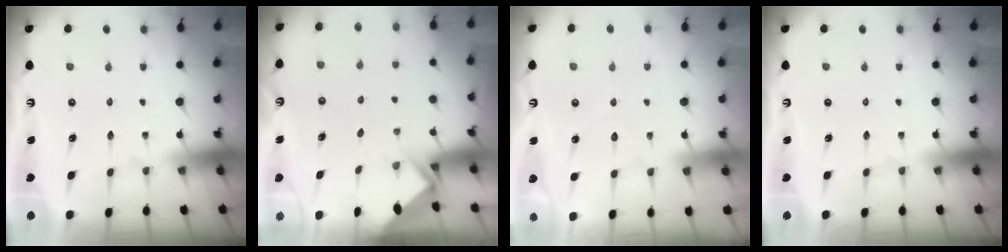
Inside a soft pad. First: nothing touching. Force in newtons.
{"total": 2.9, "press": 2.9, "slide": 0.2}
{"total": 4.3, "press": 4.2, "slide": 0.6}
{"total": 0.0}